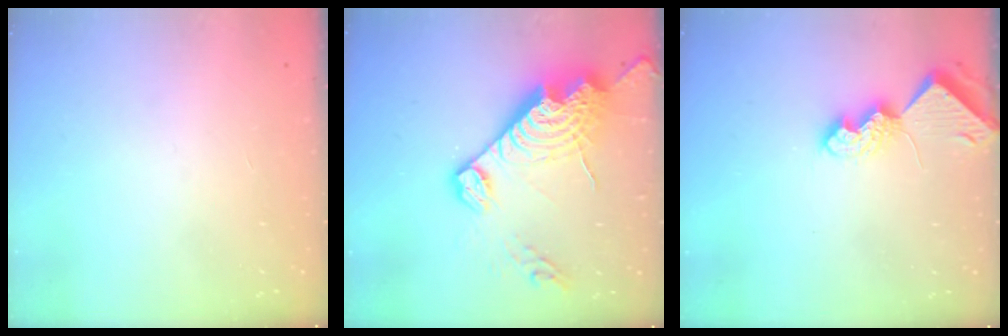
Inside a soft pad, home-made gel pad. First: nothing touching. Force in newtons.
{"total": 21.7, "press": 21.6, "slide": 1.8}
{"total": 7.4, "press": 7.3, "slide": 1.0}